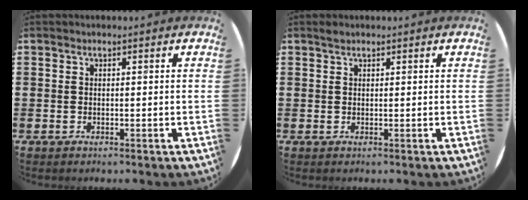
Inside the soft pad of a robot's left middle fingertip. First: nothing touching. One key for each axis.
{"total": 0.6, "fx": 0.6, "fy": 0.2, "fz": 0.1, "tx": -0.002, "ty": 0.003, "tz": 0.011}